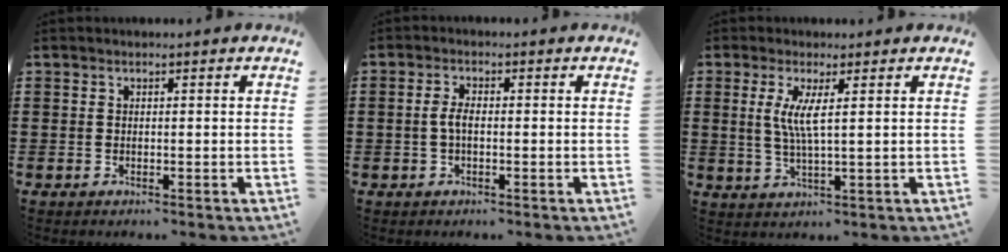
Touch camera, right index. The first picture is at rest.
{"total": 2.4, "force": [-0.4, 0.8, 2.2], "torque": [-0.056, -0.004, -0.013]}
{"total": 4.7, "force": [1.1, 0.2, 4.6], "torque": [-0.091, -0.005, 0.016]}